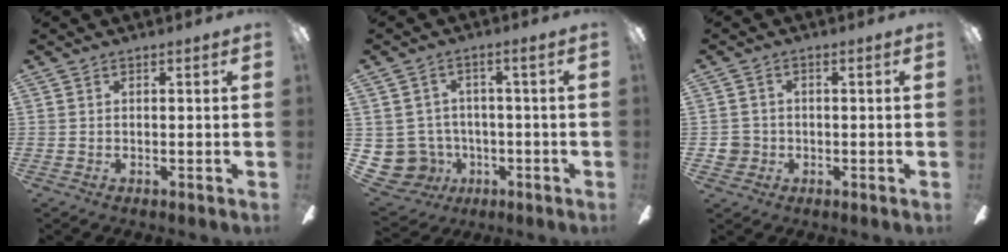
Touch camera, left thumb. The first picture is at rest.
{"total": 8.1, "force": [-1.2, 7.7, 2.2], "torque": [-0.096, 0.004, -0.017]}
{"total": 3.7, "force": [-0.8, 3.6, 0.5], "torque": [-0.010, 0.011, -0.012]}